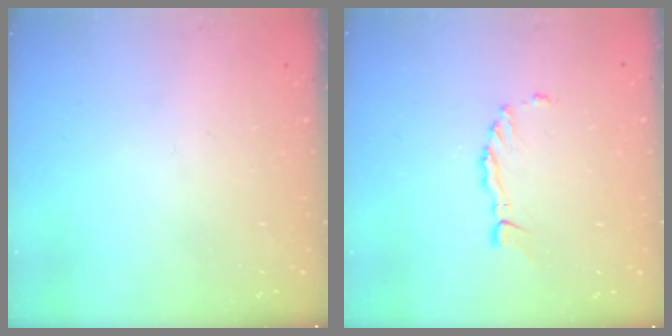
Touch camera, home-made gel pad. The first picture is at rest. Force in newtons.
{"total": 2.1, "press": 2.1, "slide": 0.2}